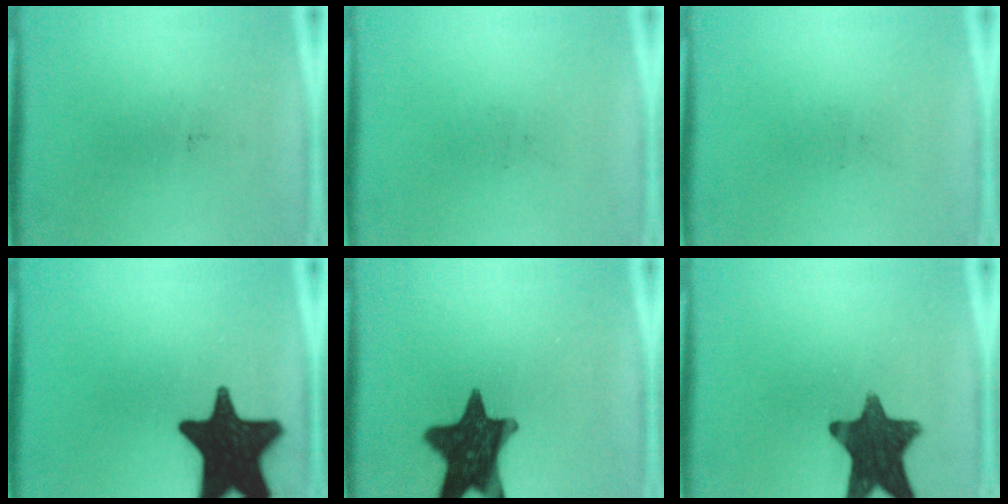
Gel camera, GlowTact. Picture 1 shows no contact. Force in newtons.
{"total": 0.0}
{"total": 0.0}
{"total": 19.4}
{"total": 15.1}
{"total": 14.3}